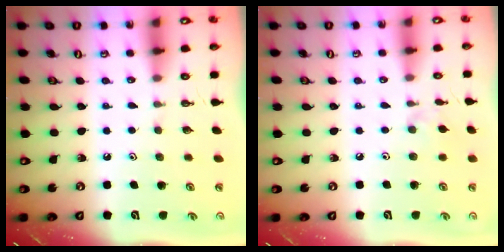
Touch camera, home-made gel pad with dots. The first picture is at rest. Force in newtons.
{"total": 2.8, "press": 2.7, "slide": 0.5}